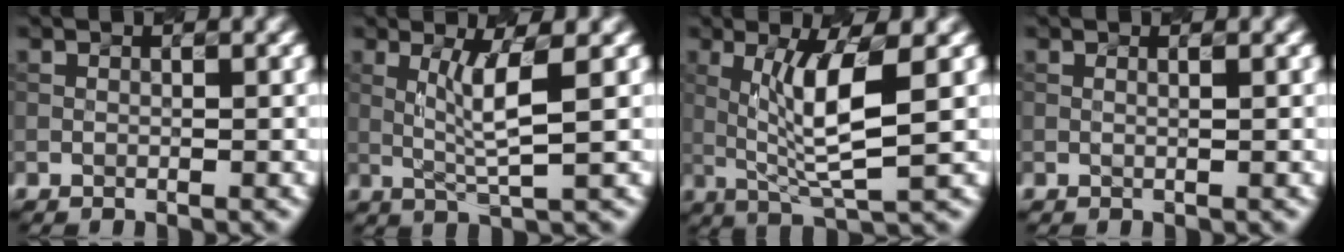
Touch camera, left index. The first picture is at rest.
{"total": 3.5, "force": [0.7, 0.1, 3.4], "torque": [-0.078, -0.002, 0.031]}
{"total": 5.8, "force": [0.7, 0.9, 5.7], "torque": [-0.112, -0.003, 0.030]}
{"total": 0.9, "force": [0.3, 0.4, 0.7], "torque": [-0.003, 0.003, -0.006]}